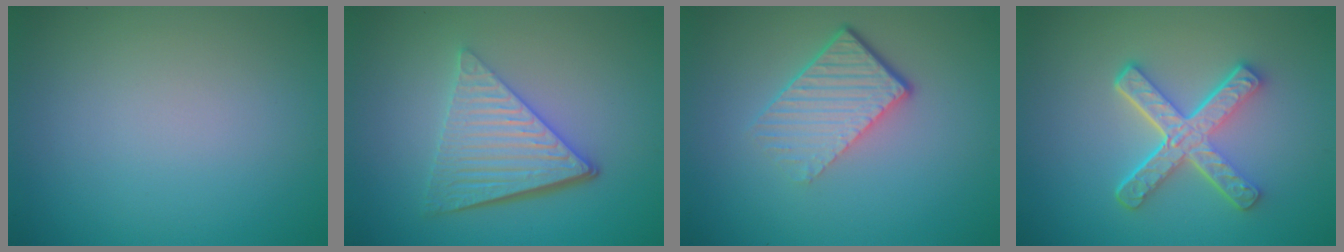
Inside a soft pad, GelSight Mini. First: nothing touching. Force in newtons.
{"total": 6.0, "press": 4.2, "slide": 4.3}
{"total": 4.6, "press": 2.9, "slide": 3.6}
{"total": 5.4, "press": 3.8, "slide": 3.8}